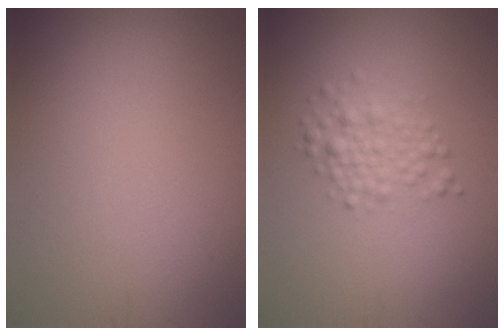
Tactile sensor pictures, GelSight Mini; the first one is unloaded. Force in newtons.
{"total": 2.6, "press": 2.5, "slide": 0.0}